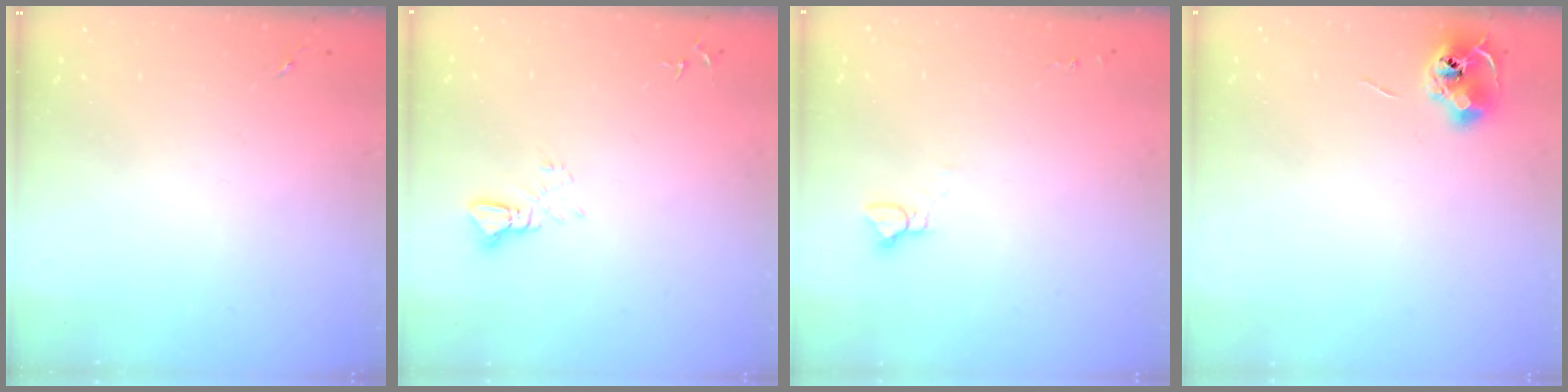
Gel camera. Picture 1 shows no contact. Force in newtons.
{"total": 2.7, "press": 2.7, "slide": 0.1}
{"total": 3.0, "press": 3.0, "slide": 0.2}
{"total": 7.4, "press": 7.4, "slide": 0.7}